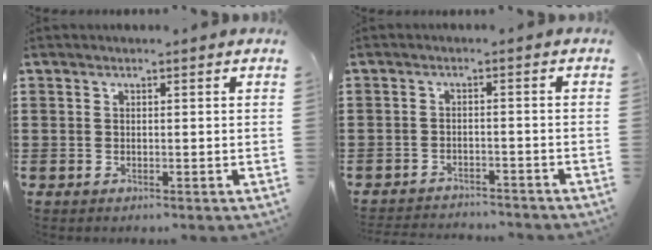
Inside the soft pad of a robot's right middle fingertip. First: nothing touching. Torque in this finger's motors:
{"motor_torque": [0.47, 0.19, 0.03, 0.06]}